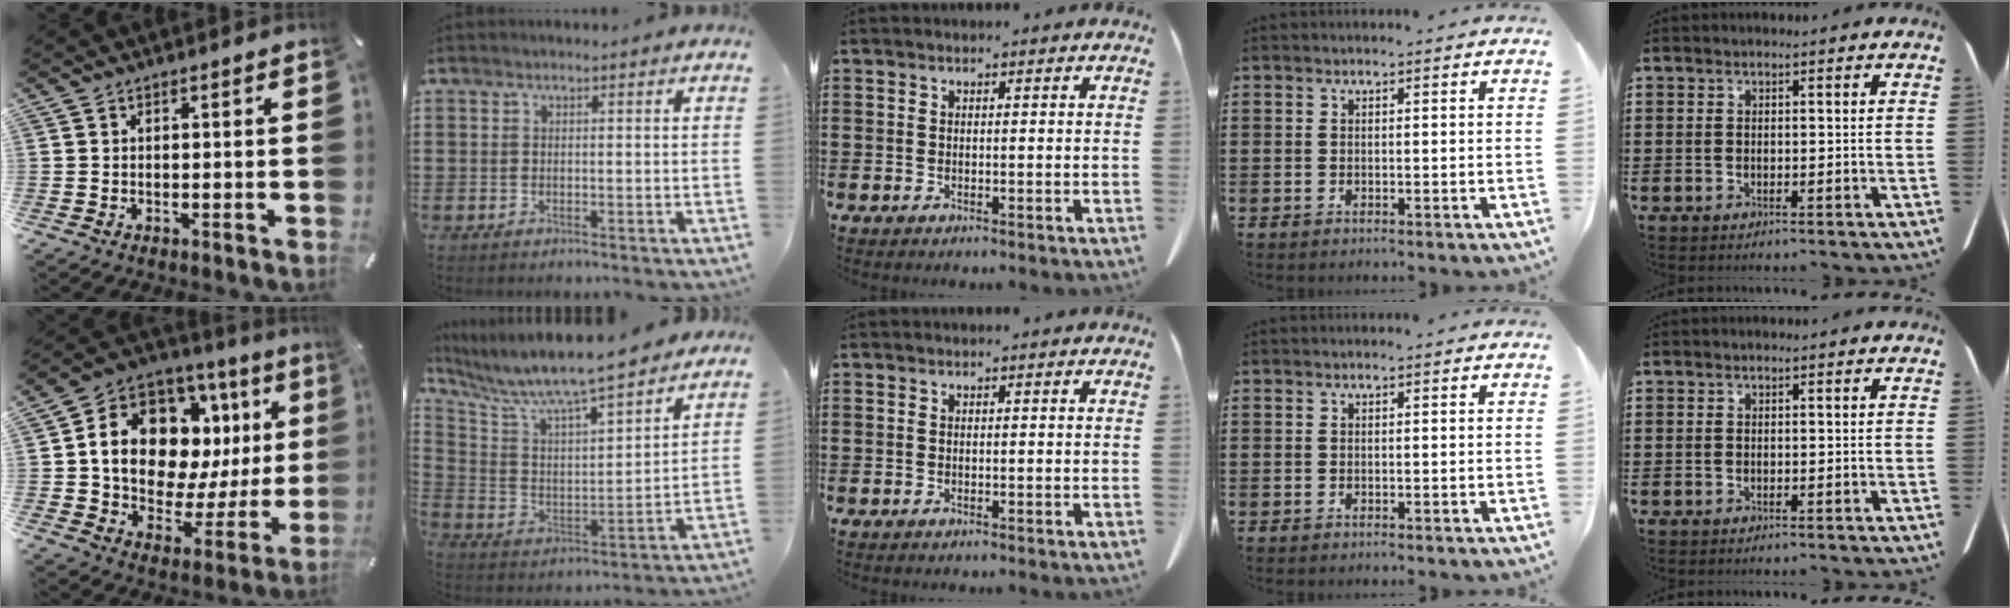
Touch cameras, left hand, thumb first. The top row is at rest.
{"thumb": {"total": 17.0, "force": [5.9, 11.5, 11.1], "torque": [-0.176, -0.045, 0.104]}, "index": {"total": 7.8, "force": [7.0, 0.8, 3.4], "torque": [-0.101, -0.054, 0.113]}}